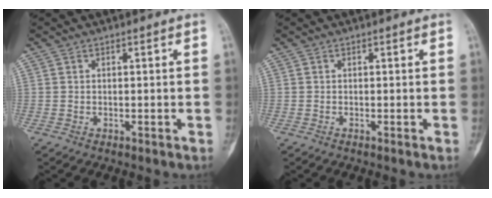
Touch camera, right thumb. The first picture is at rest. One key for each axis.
{"total": 0.0}